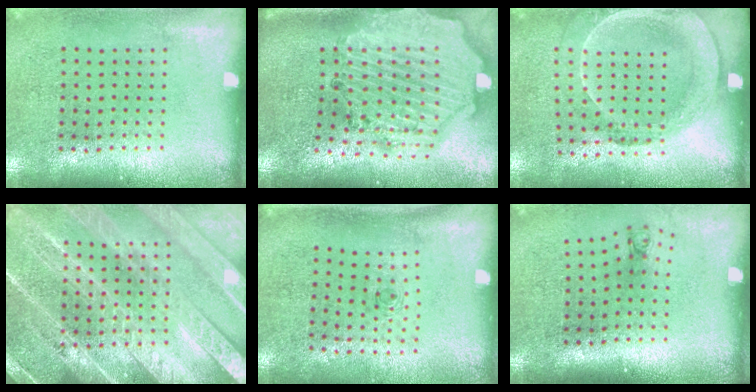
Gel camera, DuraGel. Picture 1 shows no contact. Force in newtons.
{"total": 2.9, "press": 2.6, "slide": 1.2}
{"total": 1.6, "press": 1.2, "slide": 1.1}
{"total": 6.0, "press": 5.9, "slide": 0.8}
{"total": 0.7, "press": 0.2, "slide": 0.6}
{"total": 0.7, "press": 0.3, "slide": 0.7}